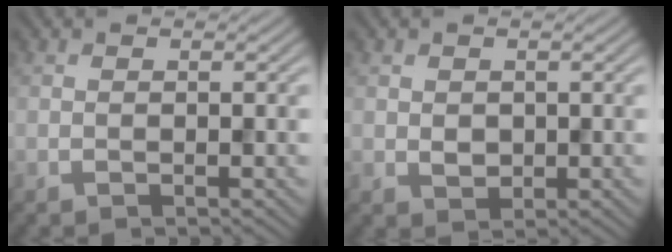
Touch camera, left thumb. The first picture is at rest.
{"total": 1.5, "force": [0.3, 1.3, 0.5], "torque": [-0.018, -0.004, 0.010]}